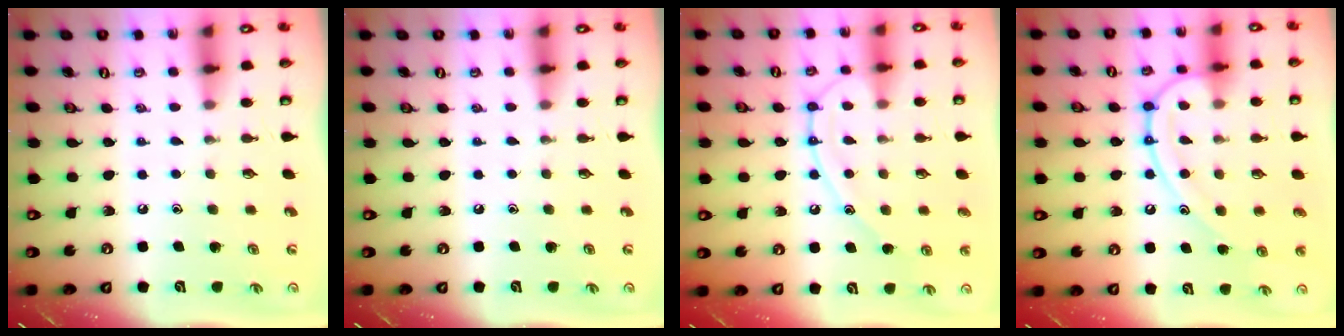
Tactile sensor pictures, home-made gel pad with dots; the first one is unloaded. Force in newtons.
{"total": 0.0}
{"total": 13.6, "press": 13.5, "slide": 1.3}
{"total": 17.0, "press": 16.9, "slide": 1.7}